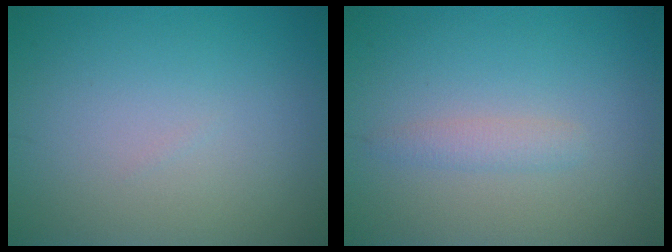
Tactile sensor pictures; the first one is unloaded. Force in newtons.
{"total": 1.4, "press": 1.4, "slide": 0.1}